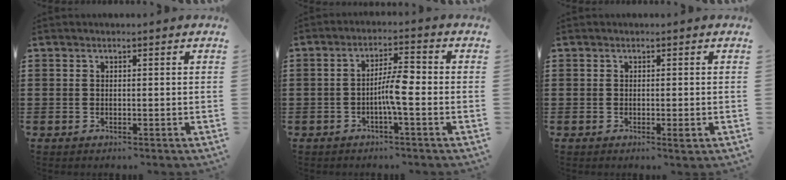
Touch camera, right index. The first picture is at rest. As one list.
[{"total": 5.1, "force": [-1.2, 0.7, 5.0], "torque": [-0.096, 0.003, -0.028]}, {"total": 1.6, "force": [-0.3, 0.1, 1.5], "torque": [-0.034, -0.009, -0.007]}]